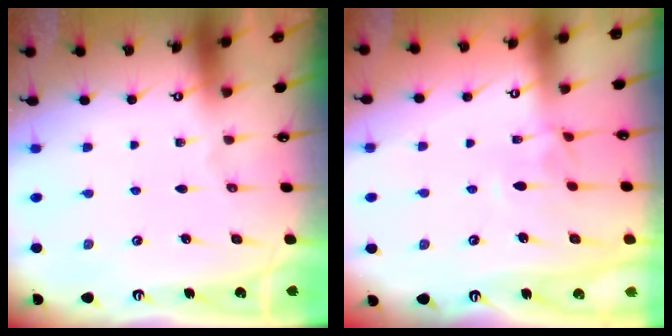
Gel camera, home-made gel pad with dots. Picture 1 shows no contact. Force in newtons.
{"total": 2.6, "press": 2.5, "slide": 0.6}